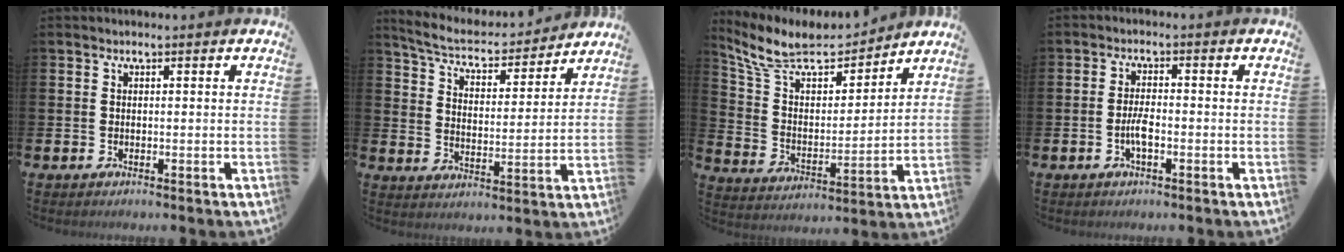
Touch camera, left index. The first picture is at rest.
{"total": 6.4, "force": [6.0, 1.2, 1.9], "torque": [-0.070, -0.045, 0.101]}
{"total": 9.9, "force": [8.8, 3.2, 3.1], "torque": [-0.113, -0.058, 0.157]}
{"total": 2.8, "force": [-0.9, 0.9, 2.5], "torque": [-0.061, 0.004, -0.017]}